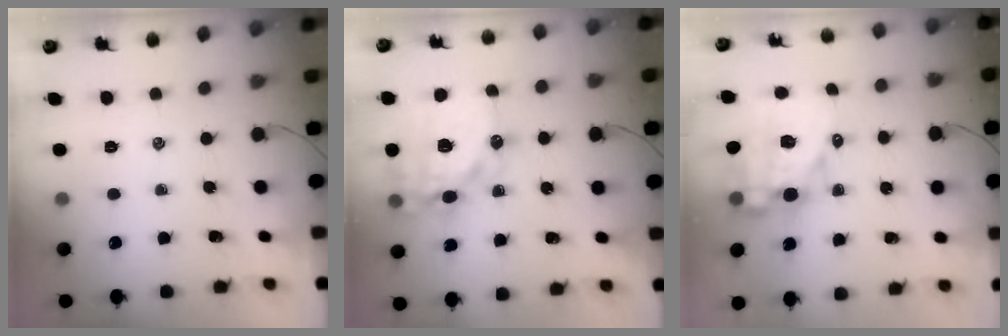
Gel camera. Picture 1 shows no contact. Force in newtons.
{"total": 18.3, "press": 17.8, "slide": 4.3}
{"total": 13.3, "press": 12.7, "slide": 3.7}